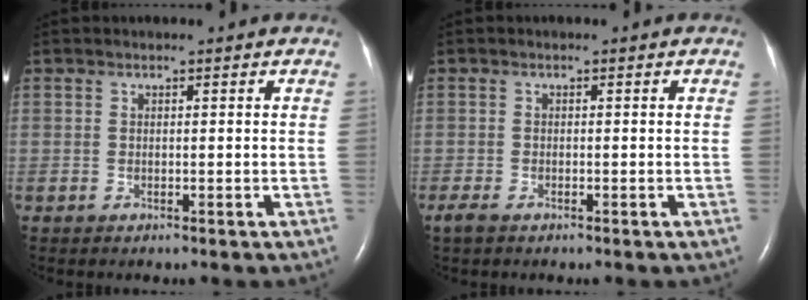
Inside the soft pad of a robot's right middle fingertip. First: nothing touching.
{"total": 1.8, "force": [-1.2, 0.6, 1.1], "torque": [-0.029, -0.005, -0.022]}